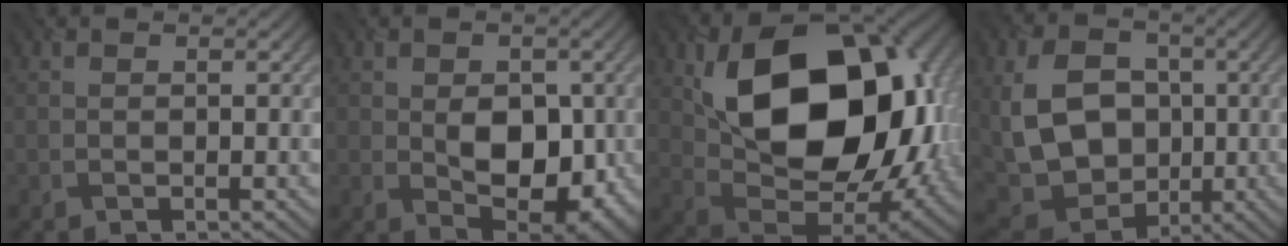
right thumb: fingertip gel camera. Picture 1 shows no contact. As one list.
[{"total": 8.3, "force": [-0.4, 5.4, 6.2], "torque": [-0.099, -0.011, -0.002]}, {"total": 18.9, "force": [3.5, 12.5, 13.8], "torque": [-0.239, -0.015, 0.081]}, {"total": 12.9, "force": [0.0, 9.7, 8.5], "torque": [-0.191, -0.013, 0.001]}]